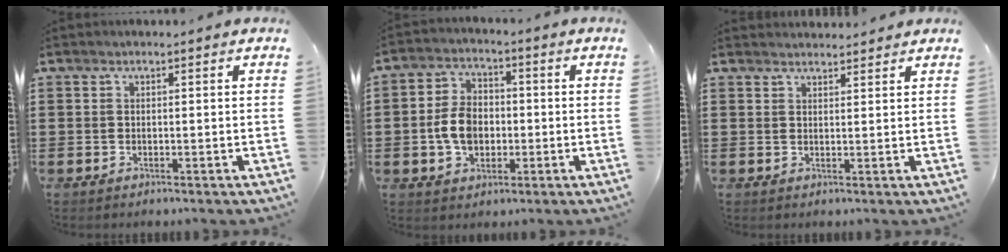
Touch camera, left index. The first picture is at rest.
{"total": 6.6, "force": [-1.0, 4.7, 4.6], "torque": [-0.100, 0.003, -0.025]}
{"total": 1.9, "force": [1.9, 0.2, 0.1], "torque": [-0.006, -0.002, 0.038]}